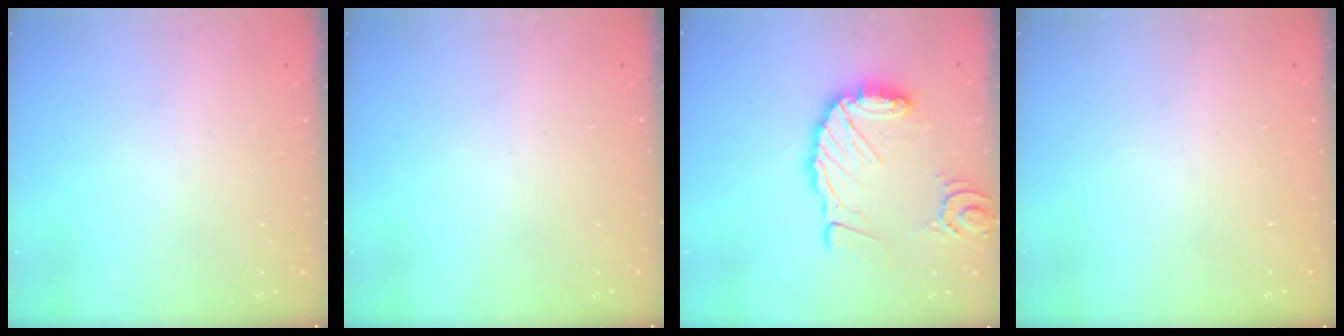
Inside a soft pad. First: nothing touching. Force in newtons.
{"total": 0.0}
{"total": 13.7, "press": 13.6, "slide": 1.3}
{"total": 1.6, "press": 1.6, "slide": 0.1}